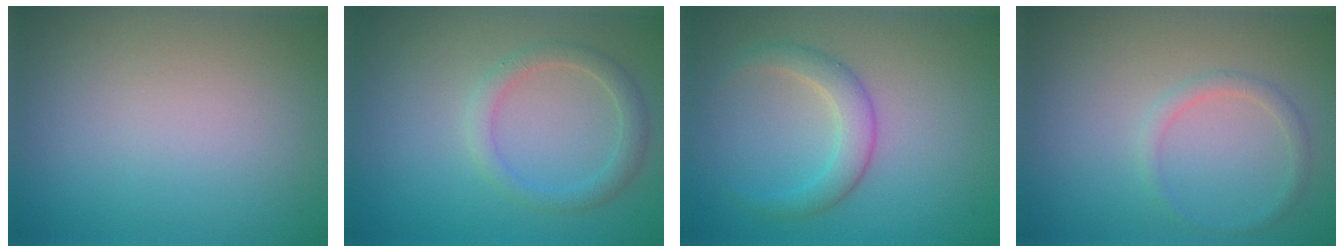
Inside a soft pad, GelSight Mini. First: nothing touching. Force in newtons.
{"total": 2.1, "press": 2.1, "slide": 0.1}
{"total": 2.7, "press": 2.7, "slide": 0.1}
{"total": 1.1, "press": 1.1, "slide": 0.1}